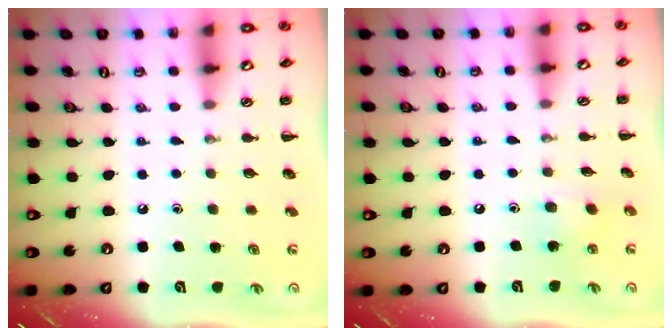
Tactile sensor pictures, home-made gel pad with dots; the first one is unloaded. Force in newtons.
{"total": 5.4, "press": 5.2, "slide": 1.4}